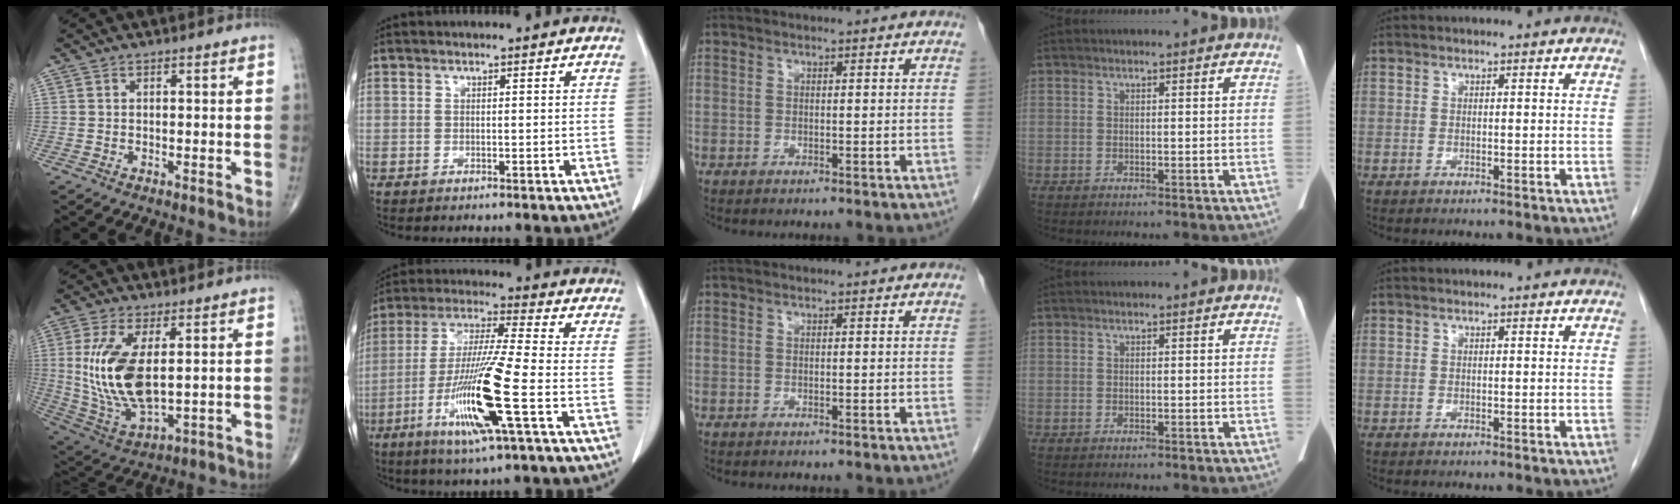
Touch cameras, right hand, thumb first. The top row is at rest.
{"thumb": {"total": 15.3, "force": [2.0, 6.9, 13.5], "torque": [-0.282, -0.020, 0.053]}, "index": {"total": 15.0, "force": [-5.4, -0.4, 14.0], "torque": [-0.286, -0.023, -0.104]}}